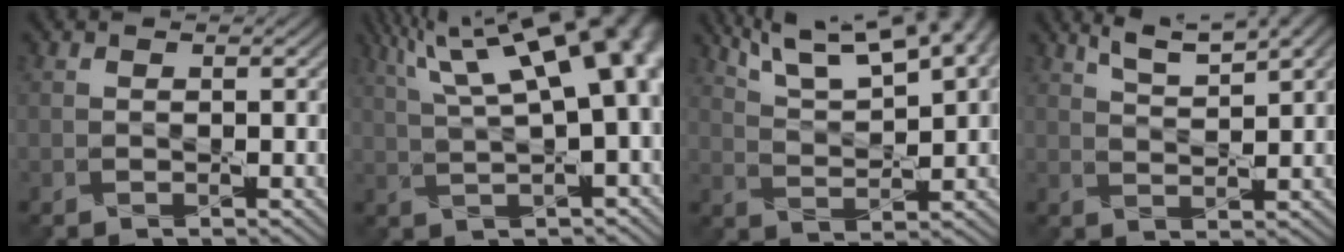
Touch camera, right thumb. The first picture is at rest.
{"total": 17.1, "force": [6.6, 5.7, 14.7], "torque": [-0.218, 0.054, 0.101]}
{"total": 13.6, "force": [8.7, 4.0, 9.6], "torque": [-0.182, 0.031, 0.131]}
{"total": 6.0, "force": [4.2, 1.1, 4.2], "torque": [-0.091, 0.012, 0.083]}